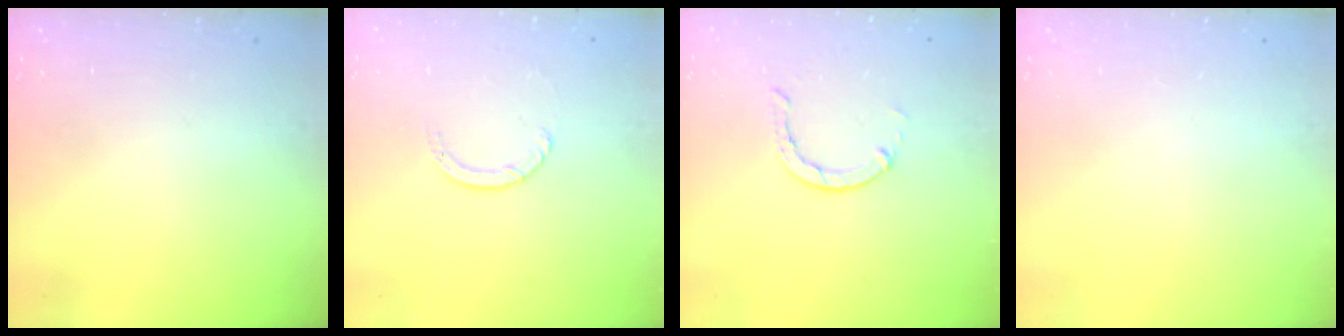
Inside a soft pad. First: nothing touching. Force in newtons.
{"total": 1.1, "press": 1.1, "slide": 0.1}
{"total": 1.3, "press": 1.2, "slide": 0.3}
{"total": 0.0}